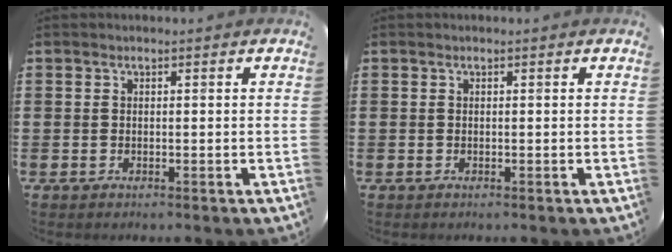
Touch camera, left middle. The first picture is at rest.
{"total": 0.0}